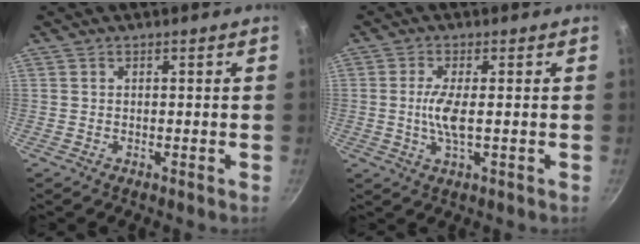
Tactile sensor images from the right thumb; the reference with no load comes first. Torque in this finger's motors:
{"motor_torque": [1.21, 0.82, 0.92, -0.35, 0.06]}